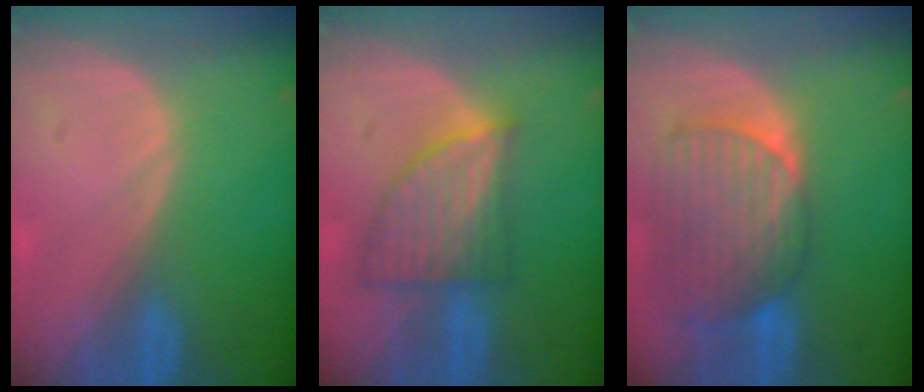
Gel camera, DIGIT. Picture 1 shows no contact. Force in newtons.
{"total": 7.5, "press": 6.7, "slide": 3.4}
{"total": 9.9, "press": 8.5, "slide": 5.0}